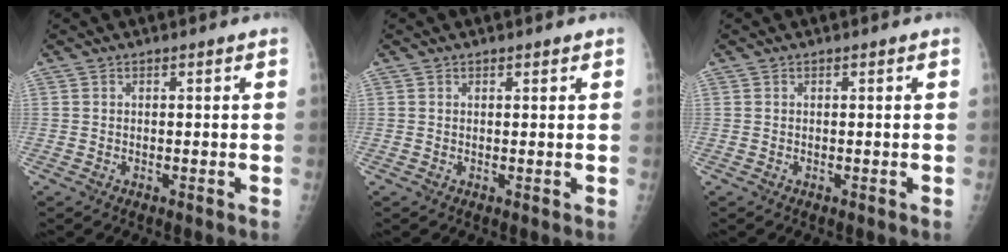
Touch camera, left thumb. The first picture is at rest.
{"total": 0.6, "force": [0.5, 0.3, 0.1], "torque": [0.001, -0.005, 0.006]}
{"total": 0.0}